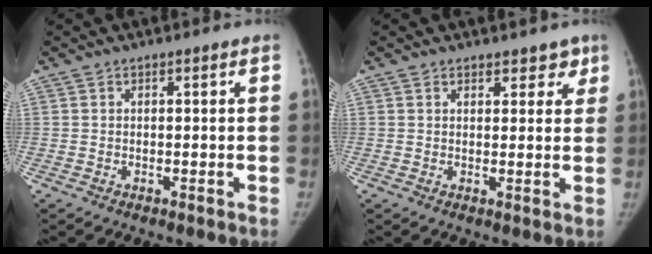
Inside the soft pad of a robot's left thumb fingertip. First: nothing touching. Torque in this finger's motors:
{"motor_torque": [-0.17, 0.05, -0.30, -0.09, -0.03]}